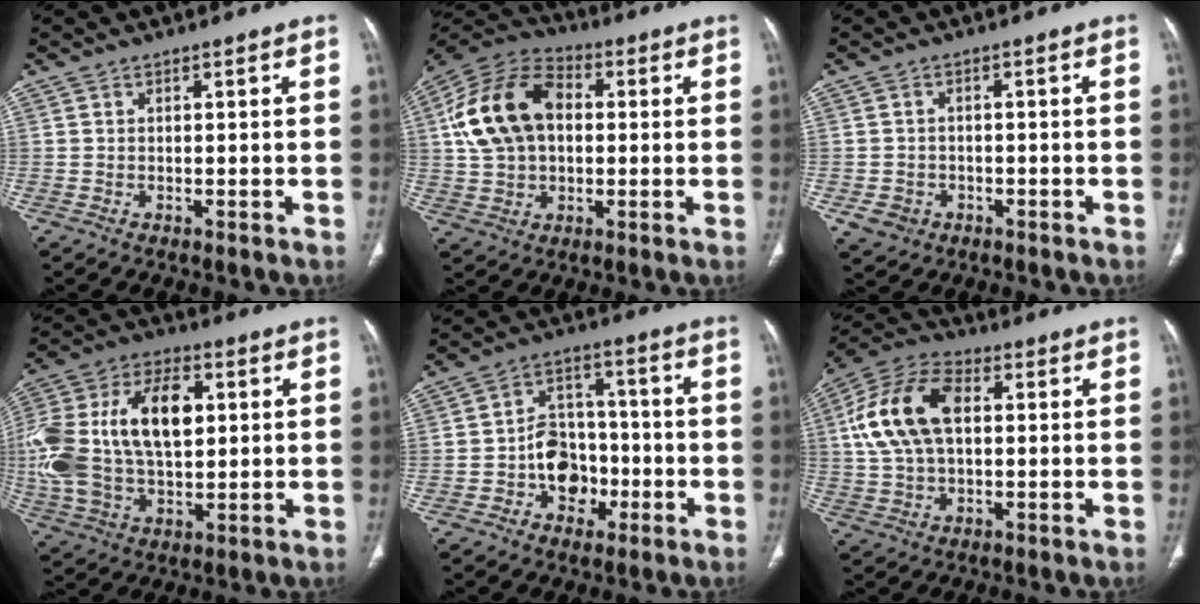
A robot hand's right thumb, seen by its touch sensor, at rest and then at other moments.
{"total": 17.3, "force": [2.6, 11.8, 12.4], "torque": [-0.218, 0.025, 0.040]}
{"total": 4.2, "force": [-1.7, 3.6, 1.4], "torque": [-0.021, 0.011, -0.019]}
{"total": 24.7, "force": [3.4, 14.7, 19.6], "torque": [-0.421, 0.017, 0.063]}
{"total": 10.1, "force": [-3.1, 8.1, 5.2], "torque": [-0.037, 0.040, -0.052]}
{"total": 15.2, "force": [2.6, 9.2, 11.8], "torque": [-0.235, 0.025, 0.044]}